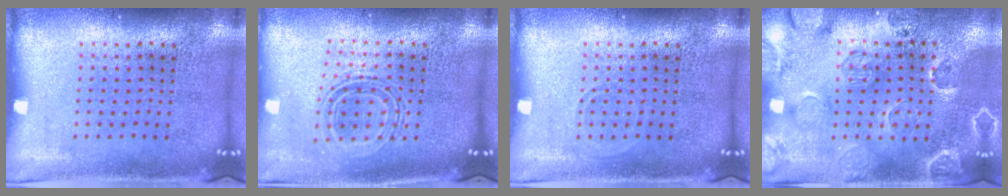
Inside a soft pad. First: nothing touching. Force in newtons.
{"total": 0.9, "press": 0.8, "slide": 0.3}
{"total": 0.6, "press": 0.5, "slide": 0.2}
{"total": 2.4, "press": 2.0, "slide": 1.4}